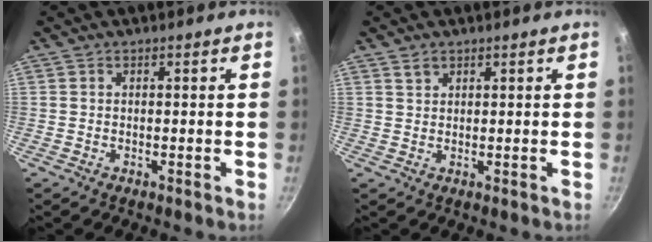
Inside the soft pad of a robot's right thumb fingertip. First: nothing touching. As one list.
[{"total": 1.6, "force": [1.0, 1.0, 0.6], "torque": [-0.006, -0.003, 0.020]}]